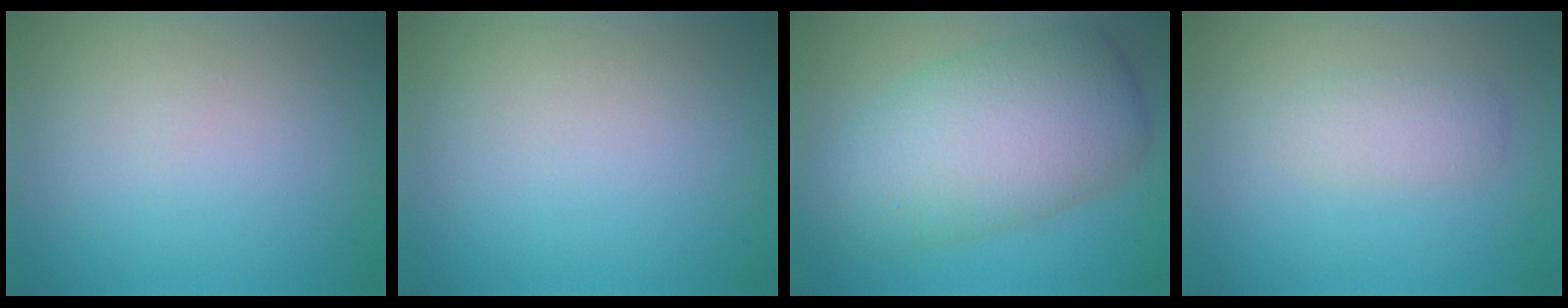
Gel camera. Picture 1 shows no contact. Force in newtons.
{"total": 0.0}
{"total": 9.6, "press": 9.6, "slide": 0.4}
{"total": 2.0, "press": 2.0, "slide": 0.2}